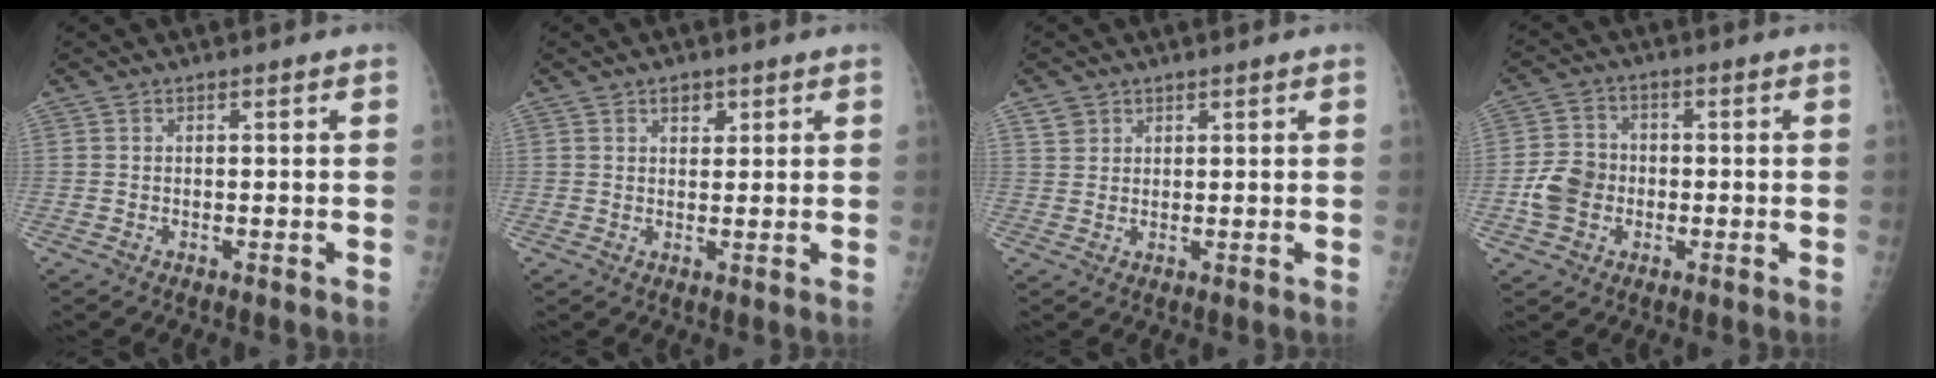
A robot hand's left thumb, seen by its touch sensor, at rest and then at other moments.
{"total": 2.3, "force": [1.3, 1.6, 1.1], "torque": [-0.003, -0.005, 0.019]}
{"total": 2.5, "force": [1.5, 1.9, 0.4], "torque": [0.012, -0.007, 0.022]}
{"total": 7.3, "force": [-1.7, 6.0, 3.8], "torque": [-0.057, 0.015, -0.036]}